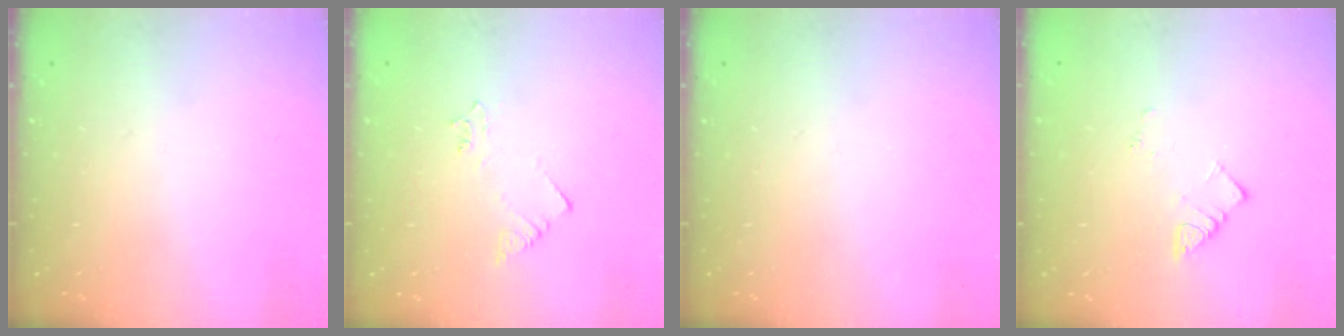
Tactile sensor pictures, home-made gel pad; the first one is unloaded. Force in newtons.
{"total": 1.9, "press": 1.9, "slide": 0.3}
{"total": 0.0}
{"total": 3.3, "press": 3.3, "slide": 0.4}